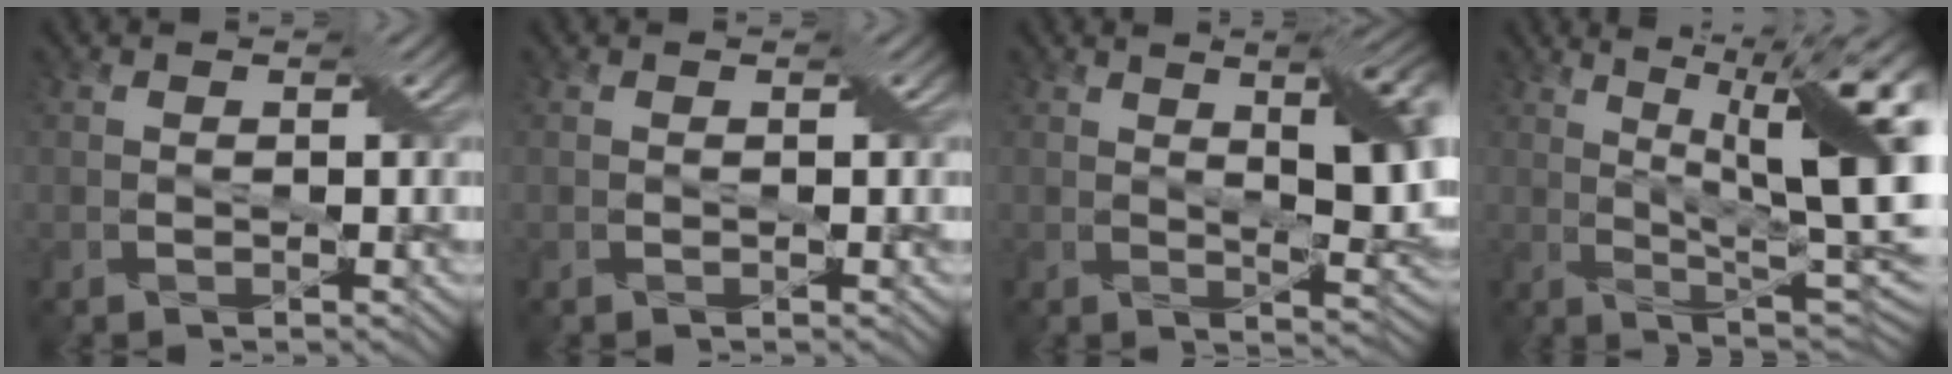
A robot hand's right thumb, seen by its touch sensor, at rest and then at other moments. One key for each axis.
{"total": 0.0}
{"total": 11.4, "fx": 3.5, "fy": 3.7, "fz": 10.2, "tx": -0.142, "ty": 0.013, "tz": 0.049}
{"total": 17.1, "fx": 4.6, "fy": 5.1, "fz": 15.7, "tx": -0.218, "ty": 0.034, "tz": 0.075}